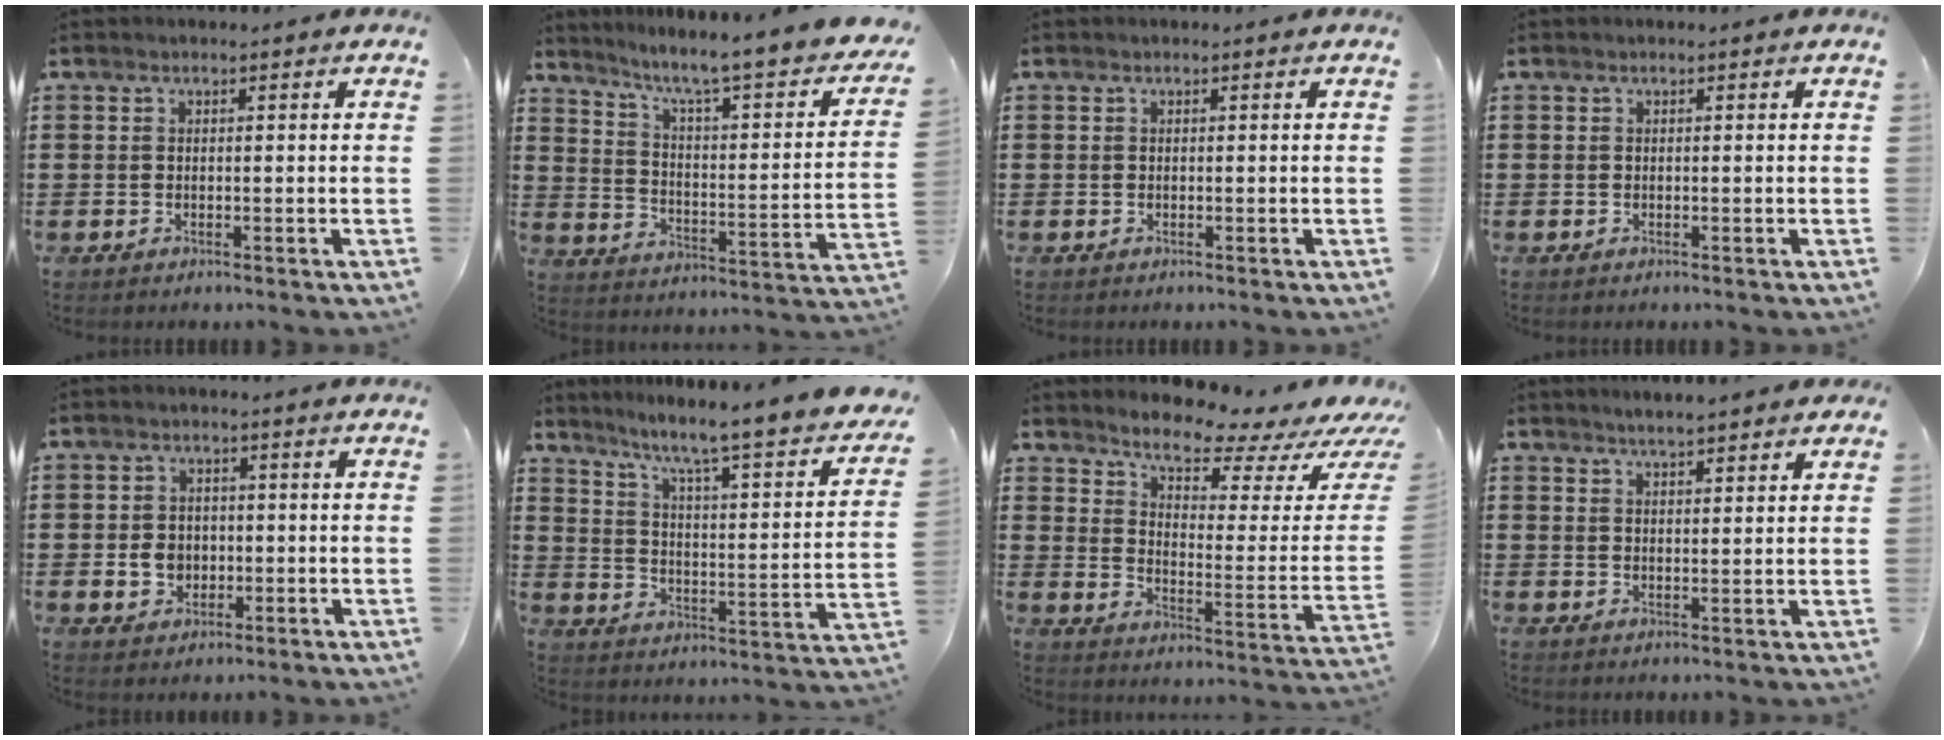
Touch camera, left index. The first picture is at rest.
{"total": 6.1, "force": [4.6, -0.2, 4.0], "torque": [-0.099, -0.046, 0.065]}
{"total": 0.0}
{"total": 0.0}
{"total": 3.8, "force": [-0.4, 3.2, 2.1], "torque": [-0.040, 0.003, -0.011]}
{"total": 5.5, "force": [4.3, -0.6, 3.5], "torque": [-0.089, -0.049, 0.057]}
{"total": 7.2, "force": [6.6, 1.3, 2.7], "torque": [-0.064, -0.054, 0.110]}
{"total": 2.7, "force": [2.5, 0.1, 1.1], "torque": [-0.027, 0.001, 0.044]}